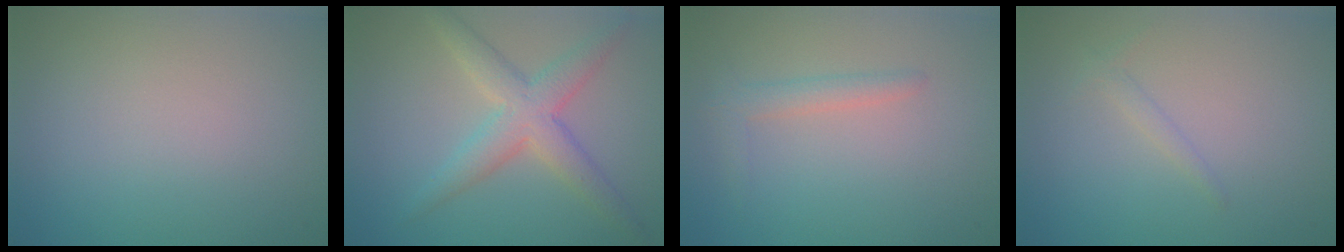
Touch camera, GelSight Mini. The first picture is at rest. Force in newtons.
{"total": 4.2, "press": 4.2, "slide": 0.0}
{"total": 1.6, "press": 1.6, "slide": 0.1}
{"total": 0.9, "press": 0.9, "slide": 0.0}